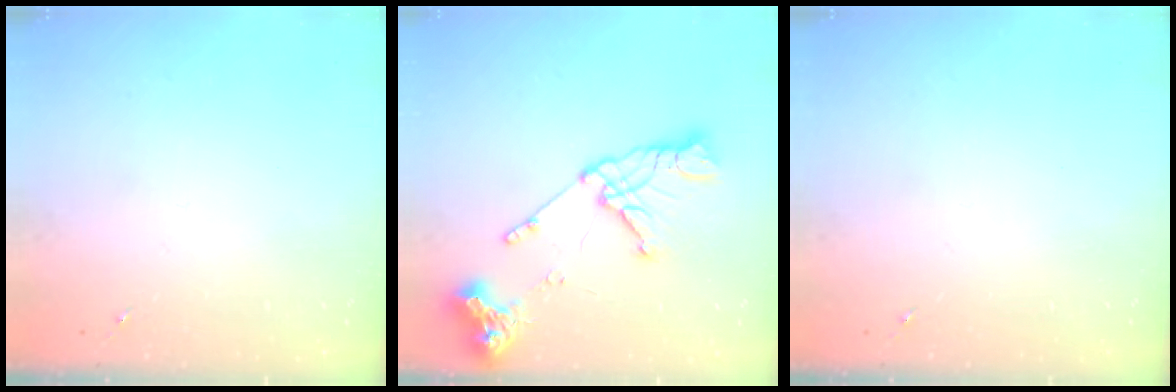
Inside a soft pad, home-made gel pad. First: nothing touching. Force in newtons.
{"total": 16.8, "press": 16.7, "slide": 1.3}
{"total": 0.0}